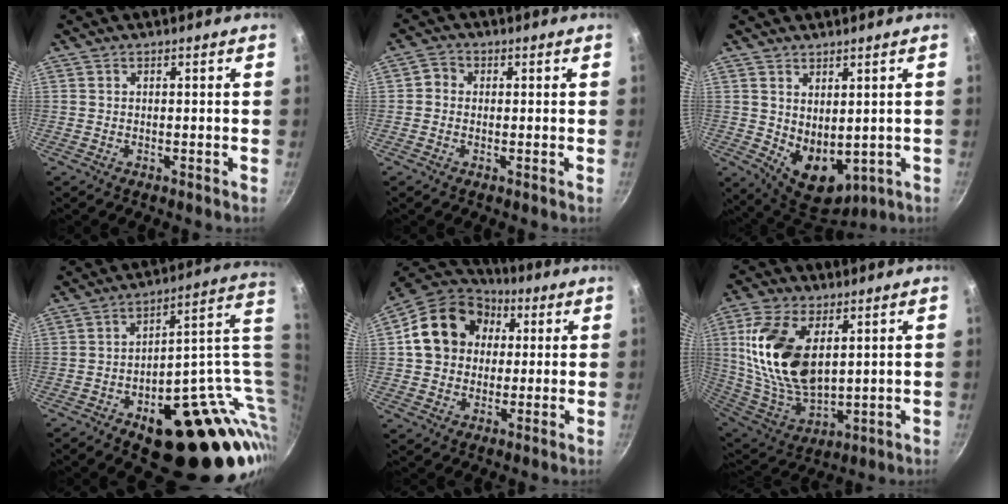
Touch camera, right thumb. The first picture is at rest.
{"total": 2.6, "force": [-0.1, 2.3, 1.1], "torque": [-0.011, 0.002, -0.012]}
{"total": 9.4, "force": [1.0, 6.2, 7.0], "torque": [-0.080, -0.028, 0.041]}
{"total": 29.0, "force": [-1.1, 15.1, 24.7], "torque": [-0.250, 0.013, 0.012]}
{"total": 16.0, "force": [3.6, 13.0, 8.6], "torque": [-0.128, 0.021, 0.047]}
{"total": 19.6, "force": [5.1, 11.0, 15.4], "torque": [-0.291, -0.027, 0.111]}